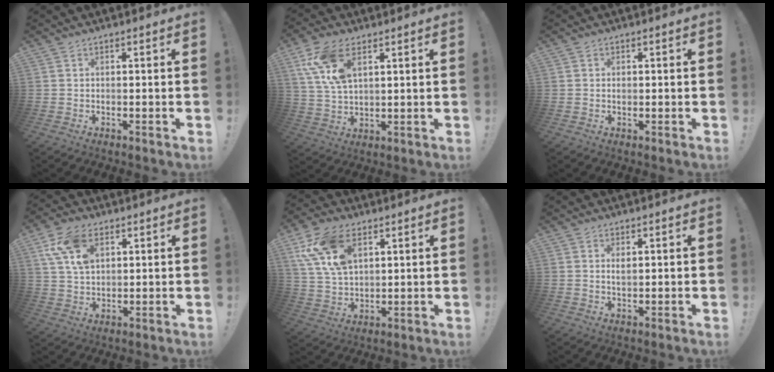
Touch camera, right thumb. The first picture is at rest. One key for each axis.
{"total": 11.9, "fx": 5.8, "fy": 6.4, "fz": 8.2, "tx": -0.162, "ty": -0.011, "tz": 0.110}
{"total": 0.7, "fx": 0.2, "fy": 0.7, "fz": 0.1, "tx": 0.006, "ty": 0.001, "tz": 0.001}
{"total": 12.0, "fx": 5.5, "fy": 7.5, "fz": 7.7, "tx": -0.146, "ty": -0.008, "tz": 0.104}
{"total": 16.0, "fx": 7.5, "fy": 10.0, "fz": 10.0, "tx": -0.200, "ty": -0.019, "tz": 0.144}
{"total": 1.8, "fx": 0.9, "fy": 0.9, "fz": 1.2, "tx": -0.011, "ty": -0.004, "tz": 0.013}